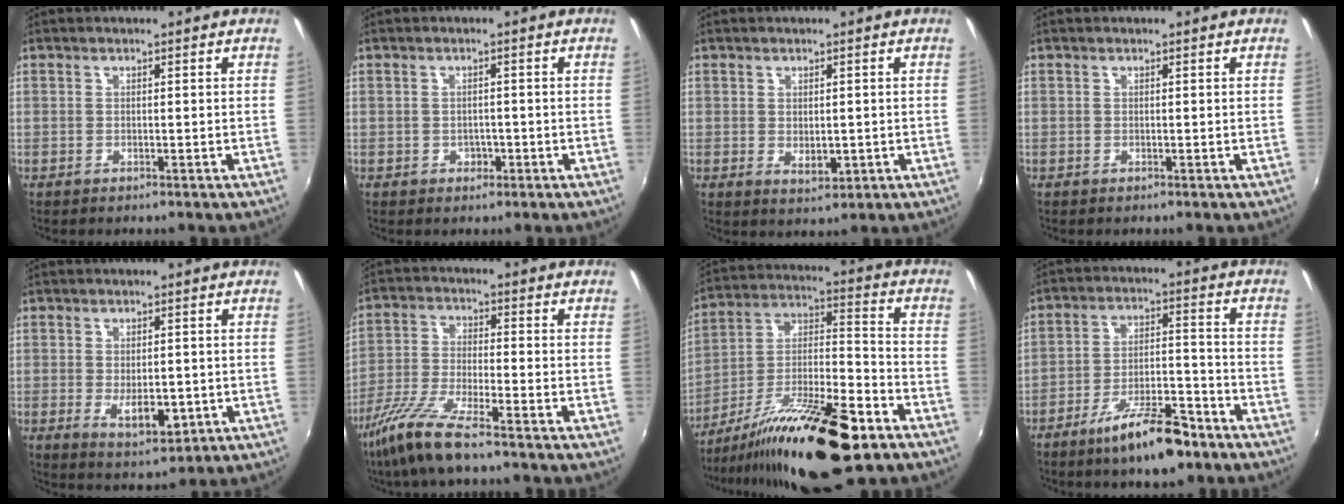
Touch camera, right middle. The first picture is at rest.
{"total": 1.9, "force": [-0.8, 1.6, 0.5], "torque": [-0.008, 0.000, -0.009]}
{"total": 2.9, "force": [-0.2, 1.9, 2.2], "torque": [-0.035, -0.007, -0.002]}
{"total": 0.0}
{"total": 6.3, "force": [-1.4, 3.3, 5.2], "torque": [-0.090, -0.017, -0.014]}
{"total": 10.3, "force": [-7.6, 1.0, 6.9], "torque": [-0.150, -0.021, -0.148]}
{"total": 22.6, "force": [-14.2, 5.2, 16.8], "torque": [-0.285, -0.021, -0.239]}
{"total": 12.0, "force": [-8.6, 3.2, 7.8], "torque": [-0.141, 0.002, -0.136]}